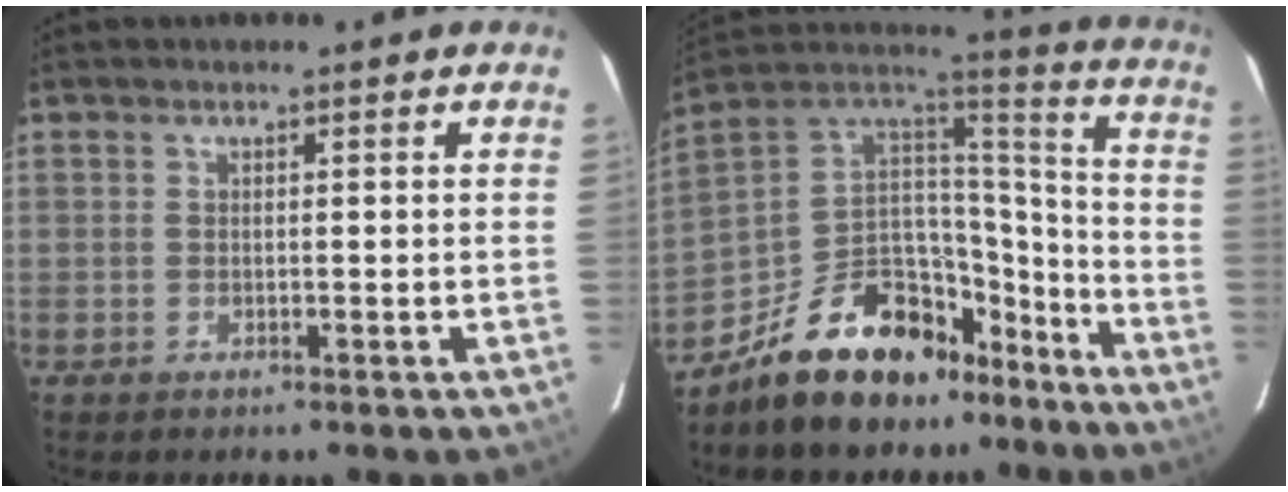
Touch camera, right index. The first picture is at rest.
{"total": 22.2, "force": [-15.2, 11.9, 11.0], "torque": [-0.220, 0.044, -0.228]}